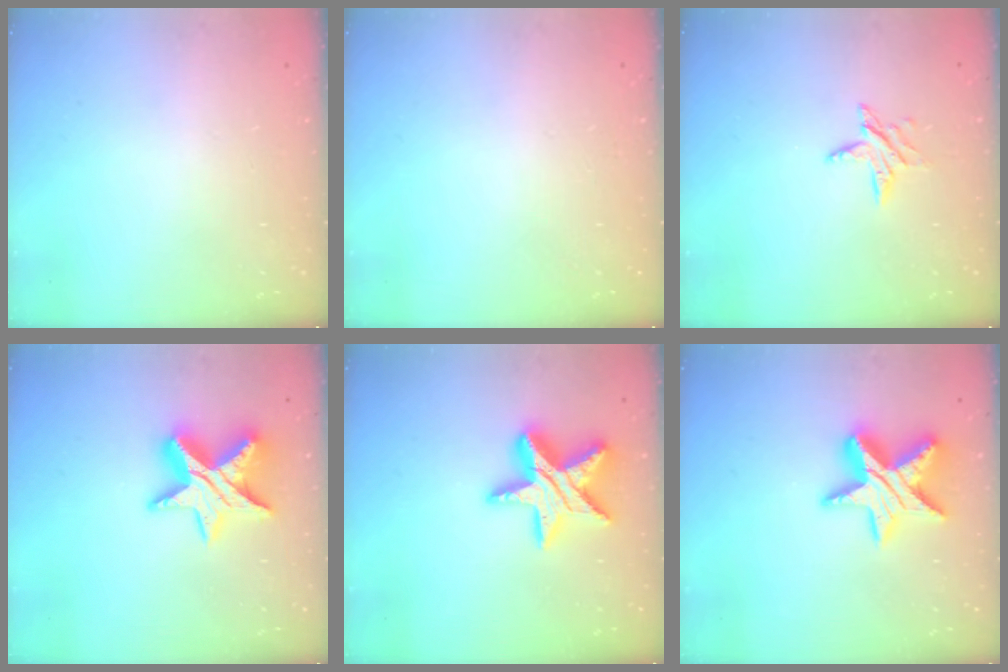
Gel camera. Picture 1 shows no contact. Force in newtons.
{"total": 0.0}
{"total": 6.1, "press": 6.1, "slide": 0.7}
{"total": 14.3, "press": 14.3, "slide": 1.0}
{"total": 16.3, "press": 16.2, "slide": 1.4}
{"total": 14.3, "press": 14.3, "slide": 1.1}